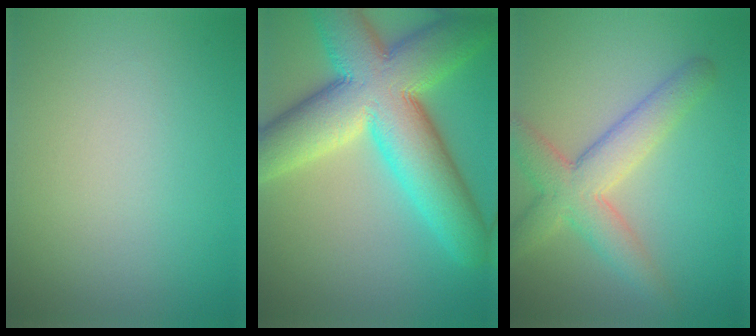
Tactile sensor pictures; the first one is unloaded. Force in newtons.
{"total": 14.0, "press": 14.0, "slide": 0.9}
{"total": 5.6, "press": 5.6, "slide": 0.2}